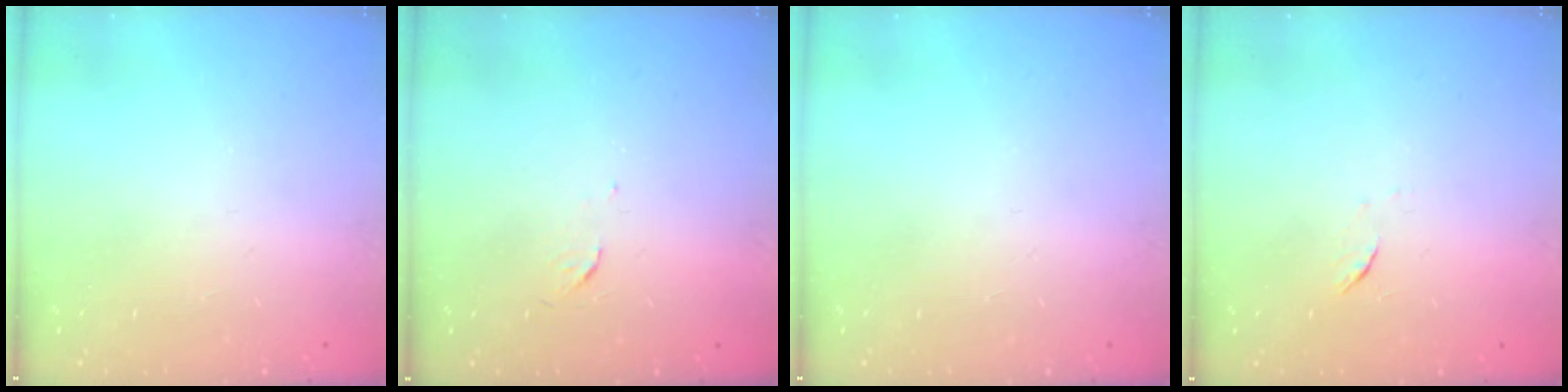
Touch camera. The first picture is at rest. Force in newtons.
{"total": 3.3, "press": 3.3, "slide": 0.5}
{"total": 0.0}
{"total": 4.5, "press": 4.5, "slide": 0.7}